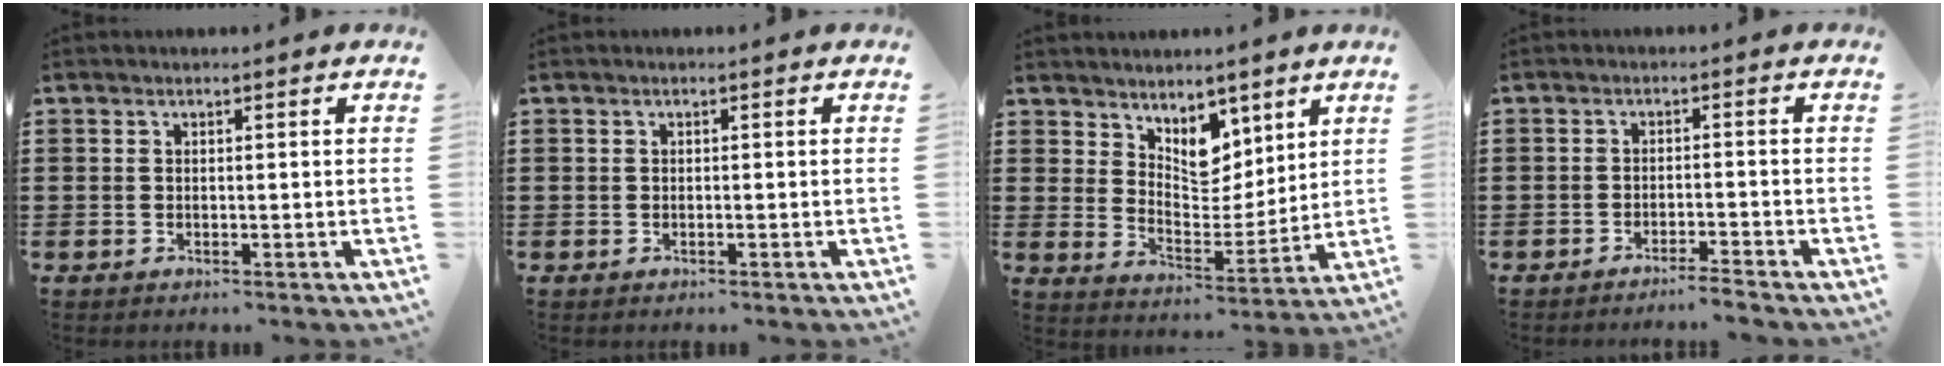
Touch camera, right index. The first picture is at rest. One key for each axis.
{"total": 0.0}
{"total": 6.7, "fx": 5.2, "fy": 3.8, "fz": 1.5, "tx": -0.043, "ty": -0.029, "tz": 0.096}
{"total": 2.4, "fx": -2.3, "fy": -0.3, "fz": 0.5, "tx": -0.012, "ty": 0.001, "tz": -0.047}